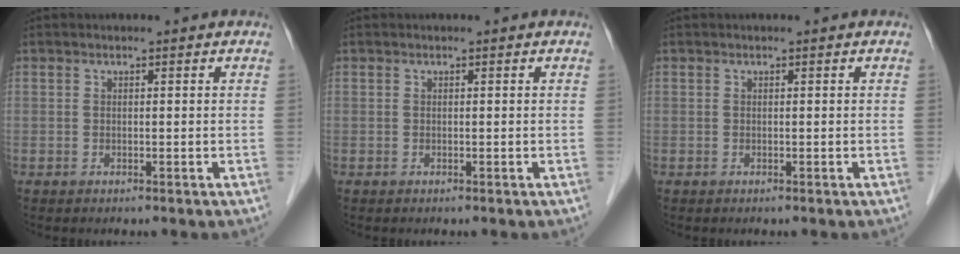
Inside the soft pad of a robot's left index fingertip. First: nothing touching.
{"total": 0.0}
{"total": 0.0}